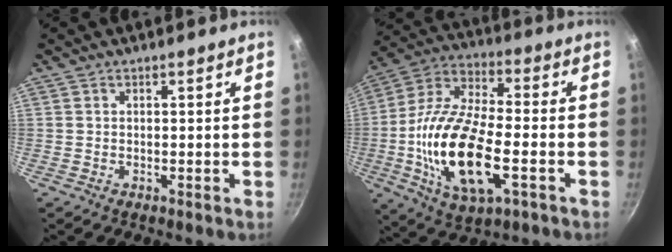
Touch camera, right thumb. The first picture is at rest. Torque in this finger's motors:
{"motor_torque": [0.02, 1.45, 1.94, -0.85, 0.64]}